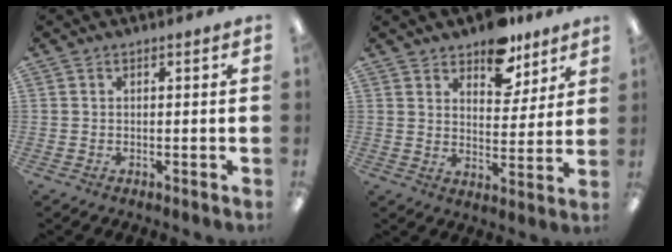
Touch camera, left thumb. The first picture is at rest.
{"total": 9.4, "force": [7.5, 4.8, 3.0], "torque": [-0.025, -0.053, 0.133]}